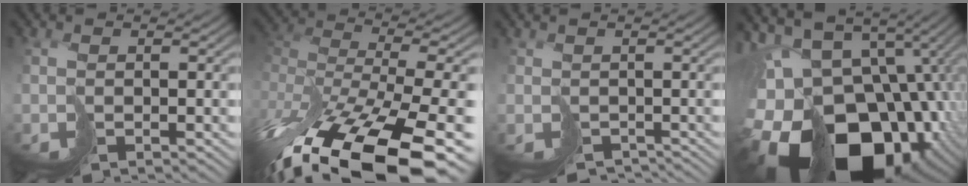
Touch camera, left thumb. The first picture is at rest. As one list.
[{"total": 16.7, "force": [-10.3, 6.7, 11.3], "torque": [-0.215, -0.043, -0.128]}, {"total": 2.3, "force": [-2.0, 1.2, 0.0], "torque": [0.011, -0.011, -0.025]}, {"total": 21.0, "force": [-5.6, 15.3, 13.1], "torque": [-0.261, -0.032, -0.058]}]